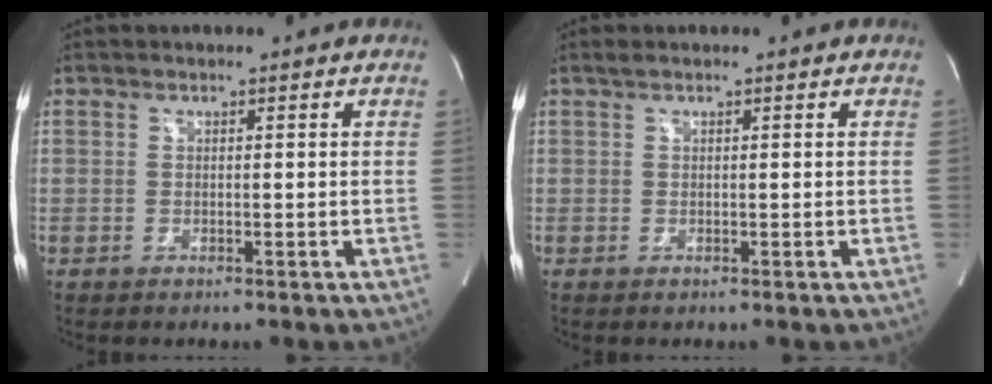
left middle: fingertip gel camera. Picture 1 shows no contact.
{"total": 0.7, "force": [0.5, 0.0, 0.4], "torque": [-0.015, 0.013, 0.012]}